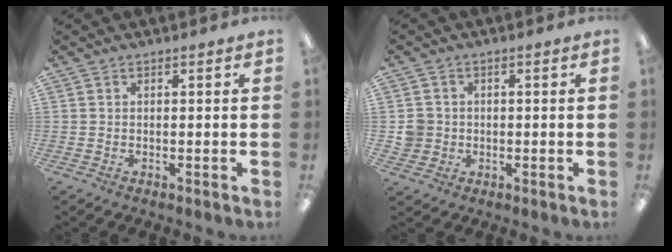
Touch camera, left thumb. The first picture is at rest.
{"total": 4.2, "force": [-0.2, 4.1, 0.5], "torque": [-0.007, 0.007, -0.002]}